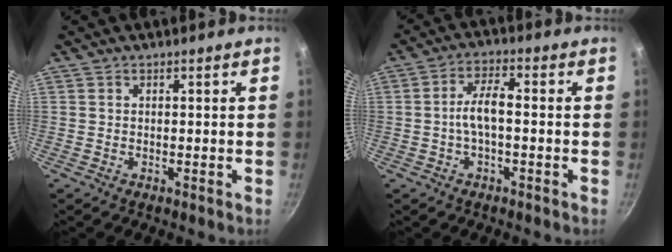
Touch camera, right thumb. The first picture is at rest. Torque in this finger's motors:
{"motor_torque": [0.38, 0.18, 0.86, -0.40, 0.08]}